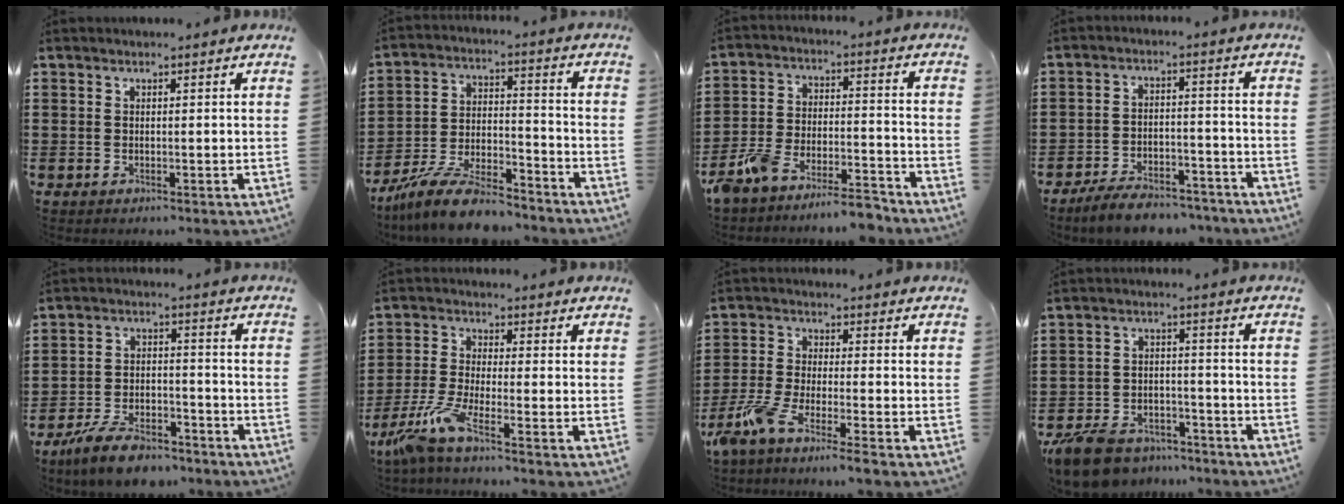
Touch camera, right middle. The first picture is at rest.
{"total": 9.9, "force": [-8.8, 1.7, 4.2], "torque": [-0.078, 0.021, -0.169]}
{"total": 8.4, "force": [-8.0, 0.8, 2.4], "torque": [-0.060, 0.010, -0.160]}
{"total": 6.3, "force": [-5.9, 1.3, 1.8], "torque": [-0.029, 0.011, -0.112]}
{"total": 7.7, "force": [-6.7, 2.1, 3.0], "torque": [-0.059, 0.012, -0.129]}
{"total": 6.2, "force": [-4.6, 0.3, 4.2], "torque": [-0.117, -0.025, -0.097]}
{"total": 6.0, "force": [-5.1, -0.2, 3.1], "torque": [-0.092, -0.022, -0.106]}
{"total": 8.1, "force": [-7.3, 2.6, 2.2], "torque": [-0.059, 0.017, -0.145]}